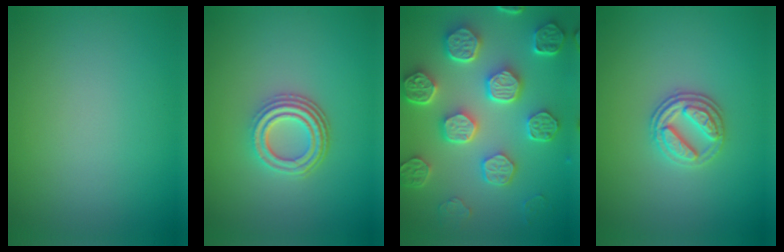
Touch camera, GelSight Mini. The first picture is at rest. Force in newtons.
{"total": 4.3, "press": 3.2, "slide": 2.9}
{"total": 8.5, "press": 6.5, "slide": 5.5}
{"total": 3.1, "press": 2.7, "slide": 1.5}